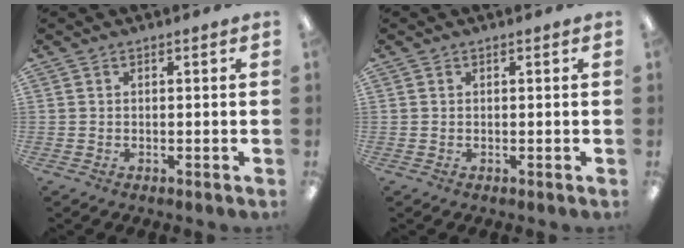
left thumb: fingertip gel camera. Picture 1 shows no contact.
{"total": 0.0}